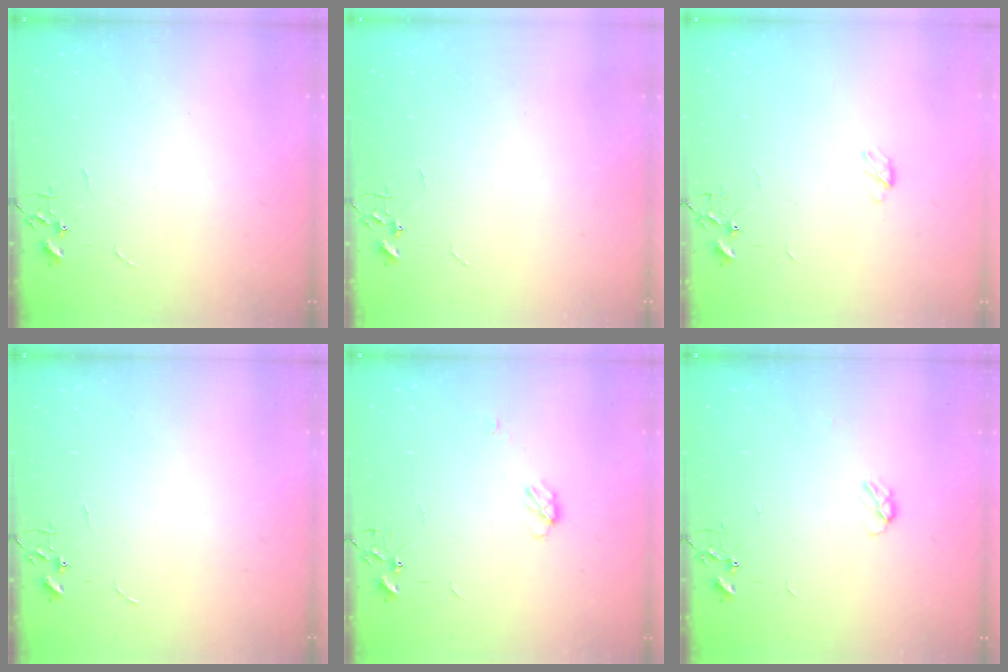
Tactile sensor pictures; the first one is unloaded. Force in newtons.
{"total": 0.0}
{"total": 2.9, "press": 2.9, "slide": 0.4}
{"total": 0.0}
{"total": 3.9, "press": 3.9, "slide": 0.6}
{"total": 3.7, "press": 3.7, "slide": 0.6}